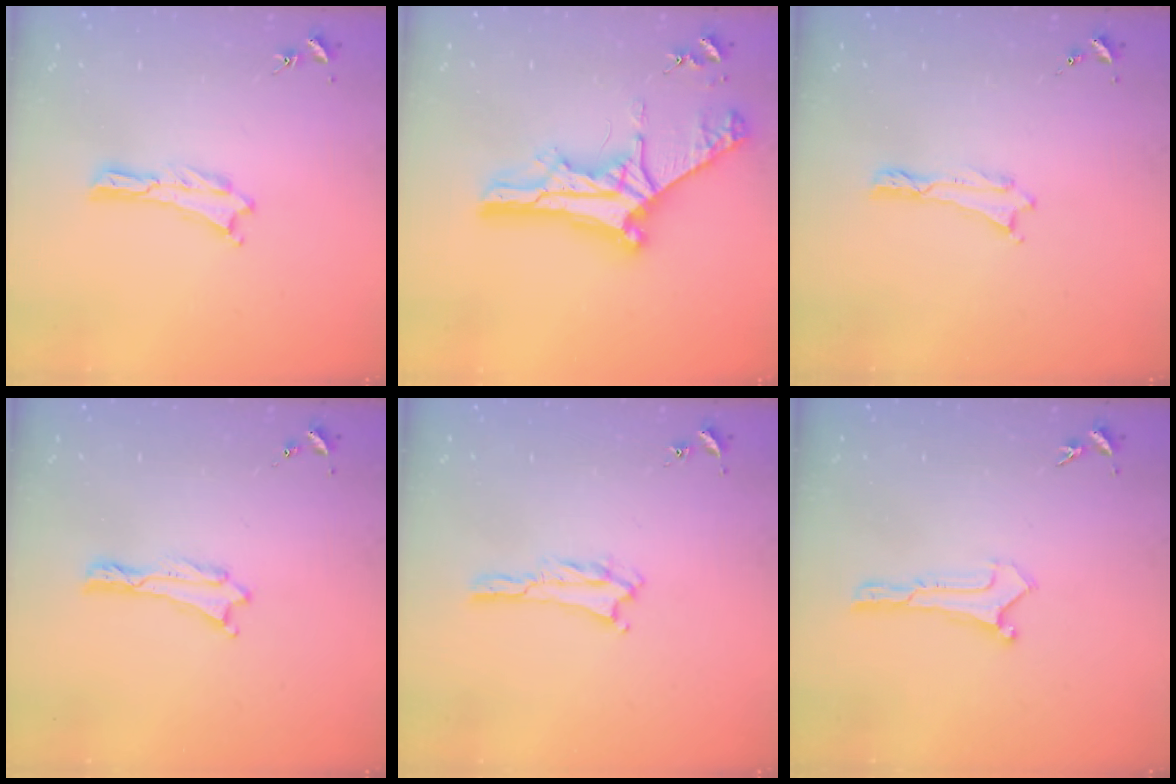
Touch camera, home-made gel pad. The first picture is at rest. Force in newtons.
{"total": 10.1, "press": 10.1, "slide": 1.0}
{"total": 0.0}
{"total": 0.0}
{"total": 2.1, "press": 2.1, "slide": 0.3}
{"total": 0.0}